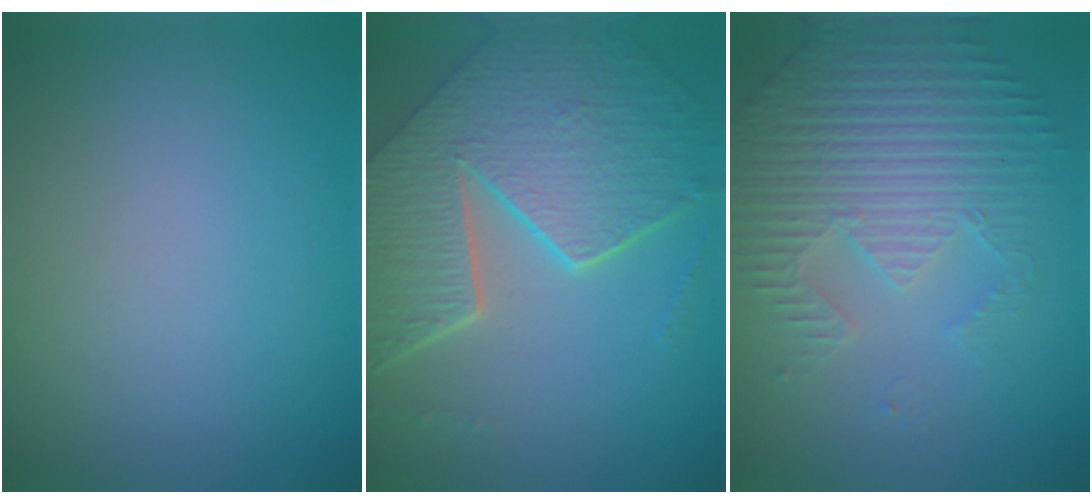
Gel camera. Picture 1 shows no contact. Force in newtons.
{"total": 8.8, "press": 6.3, "slide": 6.2}
{"total": 4.7, "press": 4.4, "slide": 1.6}